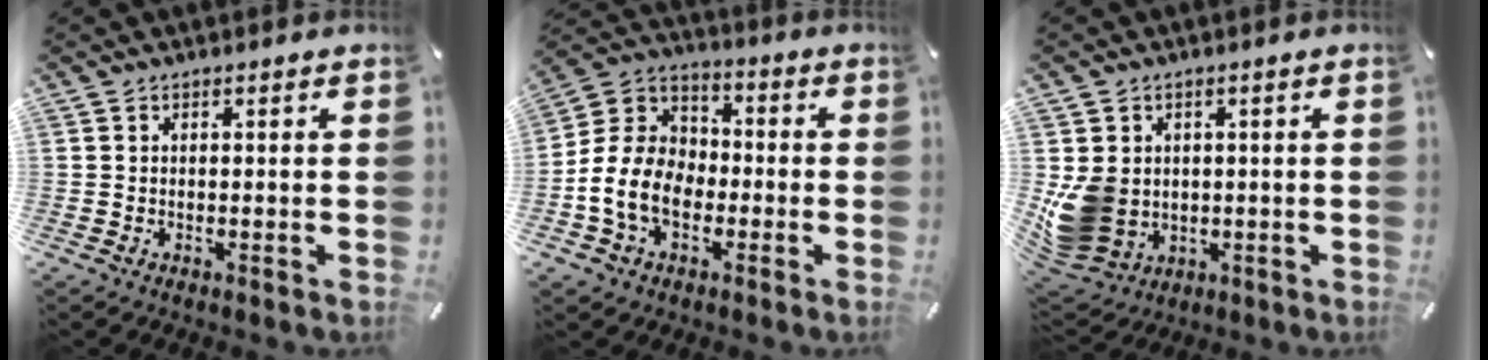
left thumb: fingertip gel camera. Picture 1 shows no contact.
{"total": 12.0, "force": [-4.2, 9.1, 6.5], "torque": [-0.154, 0.023, -0.078]}
{"total": 10.1, "force": [-0.2, 9.2, 4.2], "torque": [-0.100, -0.004, -0.001]}